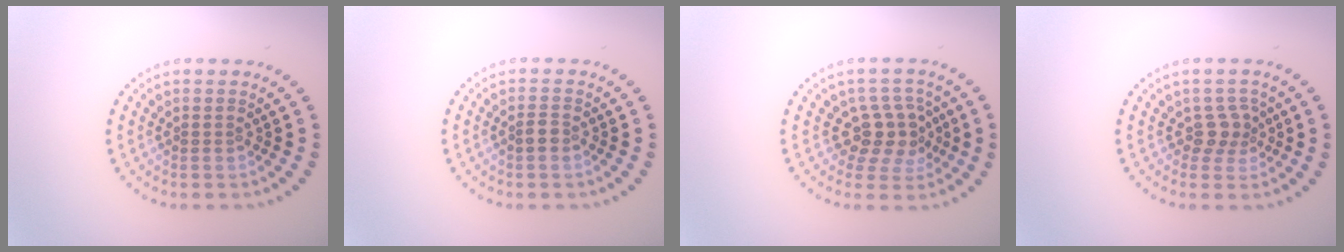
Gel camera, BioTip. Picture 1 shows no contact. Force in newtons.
{"total": 1.2, "press": 1.0, "slide": 0.5}
{"total": 3.6, "press": 3.2, "slide": 1.7}
{"total": 2.0, "press": 1.6, "slide": 1.2}